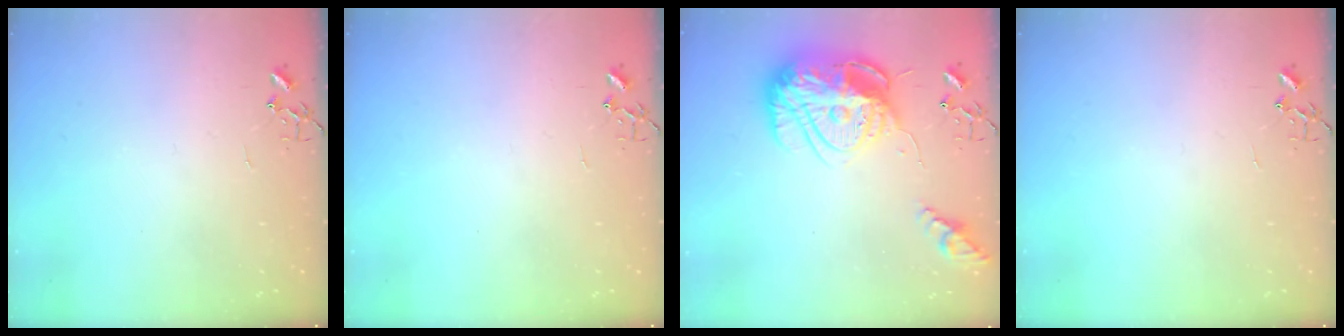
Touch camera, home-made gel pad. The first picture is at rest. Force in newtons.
{"total": 0.0}
{"total": 24.2, "press": 24.1, "slide": 2.0}
{"total": 0.0}